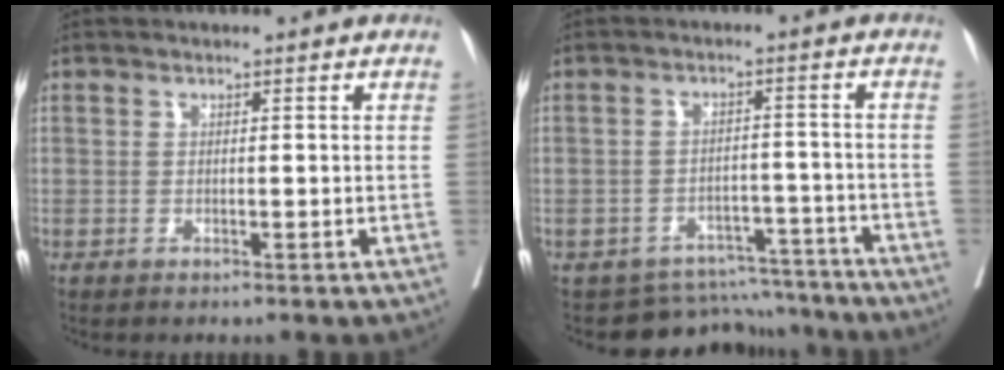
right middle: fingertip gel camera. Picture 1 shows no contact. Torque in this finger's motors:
{"motor_torque": [0.10, -0.26, -0.02, 0.00]}